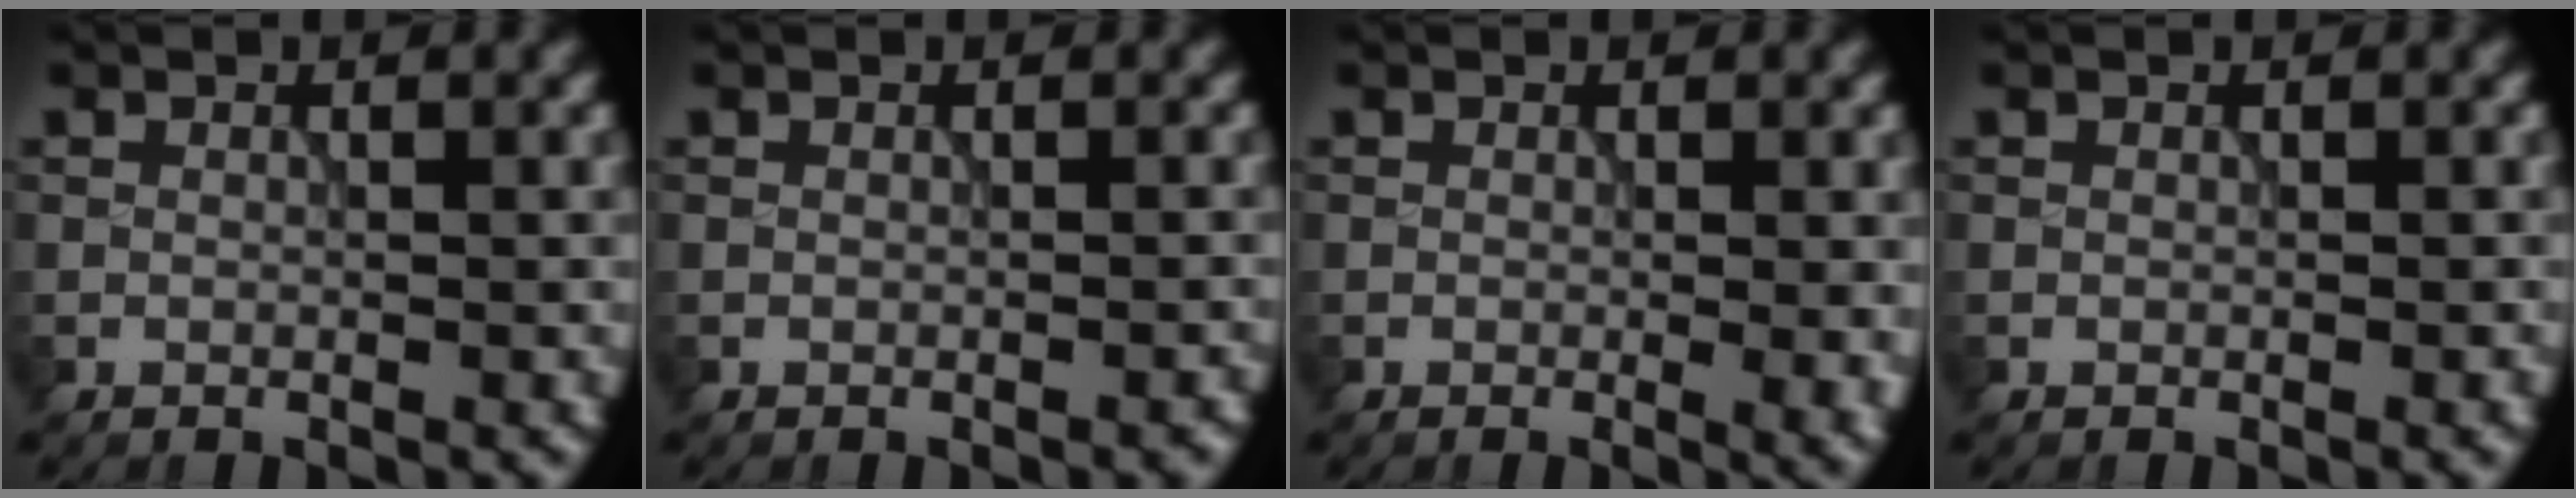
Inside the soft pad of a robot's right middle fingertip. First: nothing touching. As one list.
[{"total": 0.7, "force": [-0.4, 0.2, 0.5], "torque": [-0.006, 0.003, -0.007]}, {"total": 2.3, "force": [-0.2, 0.6, 2.2], "torque": [-0.026, -0.005, -0.003]}, {"total": 0.6, "force": [-0.1, 0.1, 0.6], "torque": [-0.004, 0.001, -0.003]}]